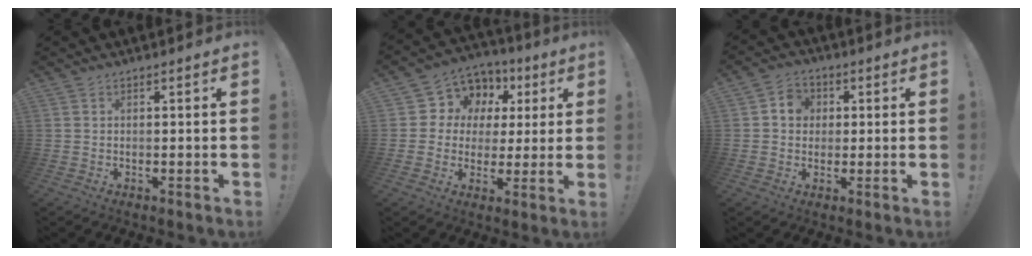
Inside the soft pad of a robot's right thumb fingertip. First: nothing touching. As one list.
[{"total": 8.7, "force": [2.6, 8.0, 2.1], "torque": [-0.032, -0.023, 0.060]}, {"total": 5.9, "force": [1.0, 5.3, 2.5], "torque": [-0.036, 0.008, 0.019]}]